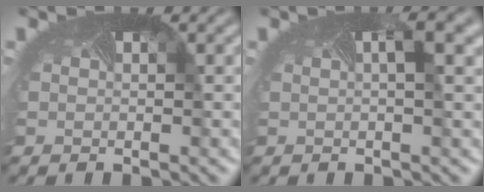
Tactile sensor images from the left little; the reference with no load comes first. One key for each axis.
{"total": 2.8, "fx": 1.0, "fy": 0.6, "fz": 2.6, "tx": -0.026, "ty": 0.001, "tz": 0.008}